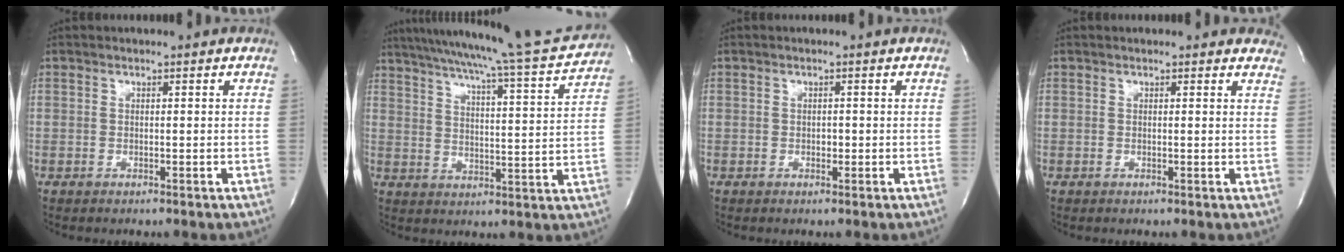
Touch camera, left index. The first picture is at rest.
{"total": 20.7, "force": [18.8, -0.2, 8.7], "torque": [-0.143, -0.046, 0.248]}
{"total": 1.1, "force": [-1.0, 0.5, 0.4], "torque": [-0.005, -0.010, -0.017]}
{"total": 7.1, "force": [6.4, 2.7, 1.3], "torque": [0.013, 0.008, 0.044]}